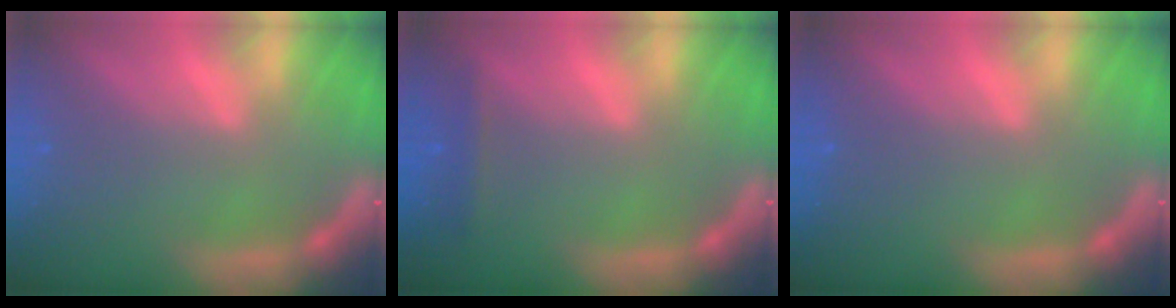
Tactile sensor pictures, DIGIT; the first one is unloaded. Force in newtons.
{"total": 1.4}
{"total": 0.0}